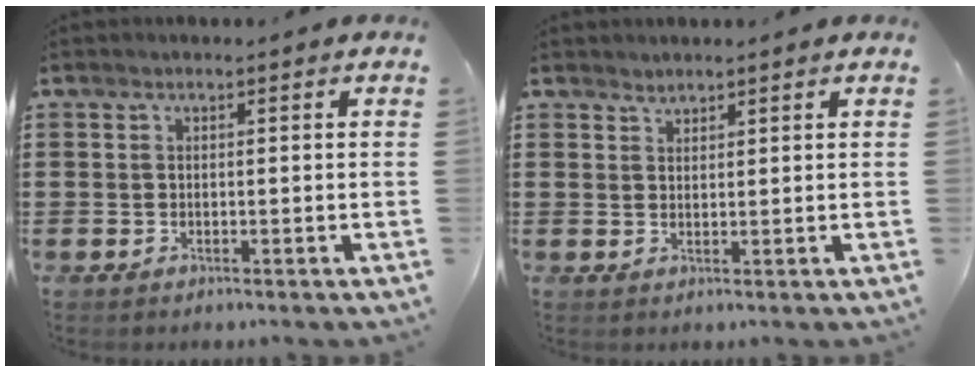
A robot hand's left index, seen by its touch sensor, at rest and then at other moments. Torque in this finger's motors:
{"motor_torque": [-0.36, 0.64, -0.01, -0.01]}